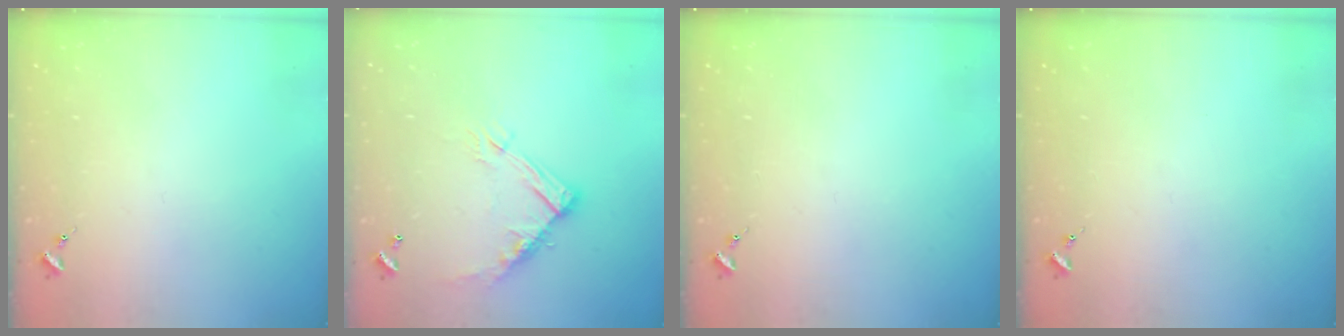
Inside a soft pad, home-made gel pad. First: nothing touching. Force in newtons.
{"total": 13.2, "press": 13.1, "slide": 0.8}
{"total": 0.0}
{"total": 0.0}